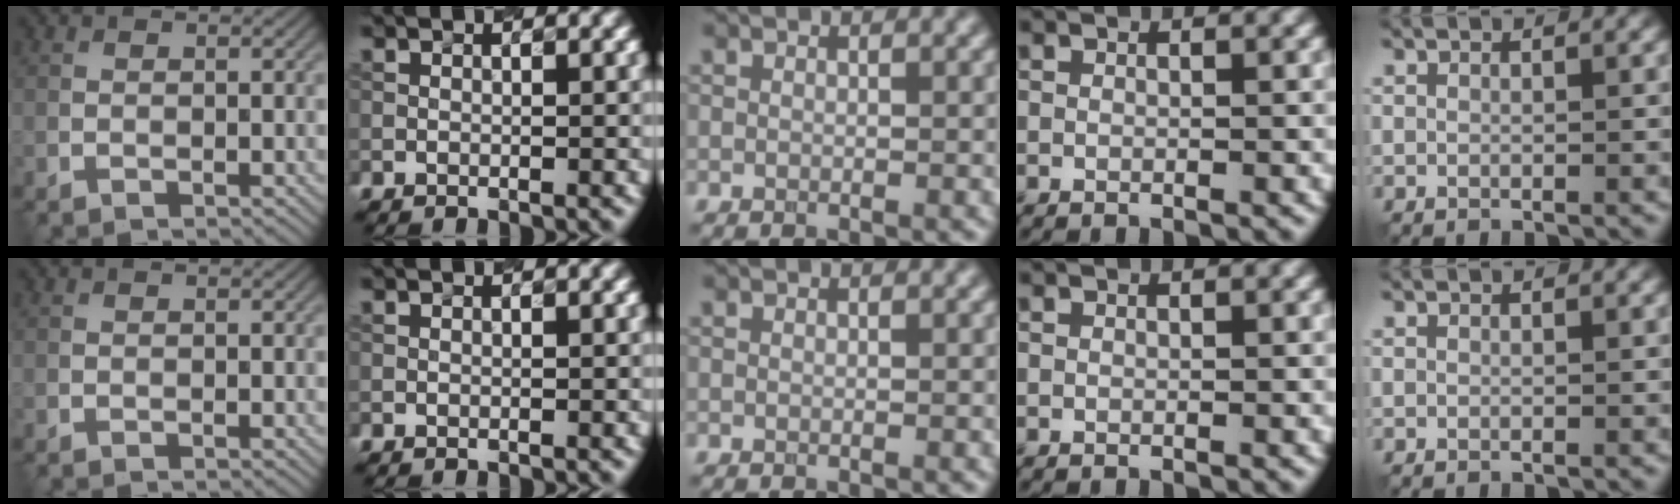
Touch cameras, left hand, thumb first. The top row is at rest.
{}